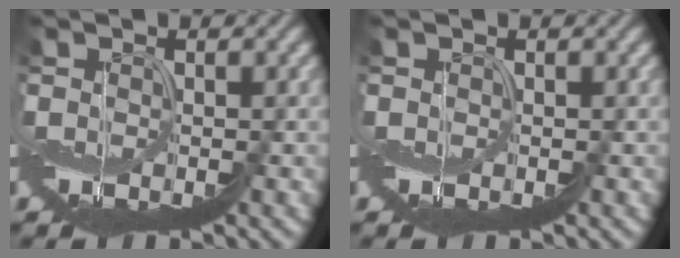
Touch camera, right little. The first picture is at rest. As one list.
[{"total": 0.0}]